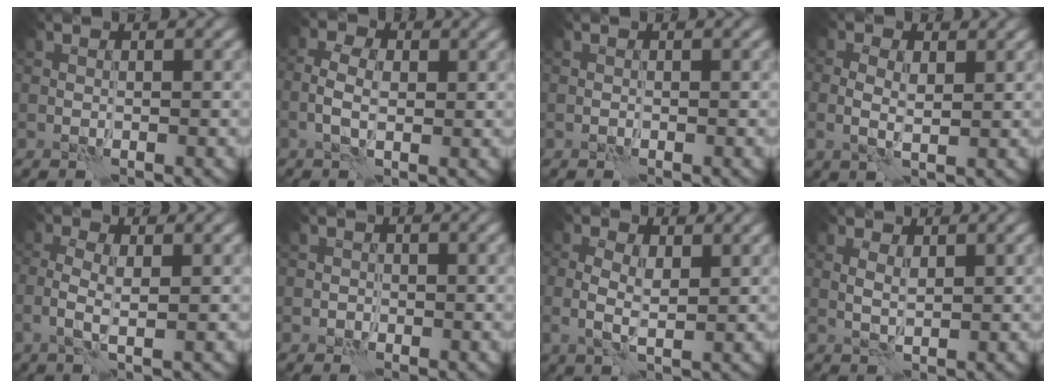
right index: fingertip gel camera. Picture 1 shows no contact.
{"total": 3.1, "force": [-0.3, 1.9, 2.5], "torque": [-0.054, 0.003, -0.005]}
{"total": 0.0}
{"total": 2.5, "force": [0.5, 1.3, 2.1], "torque": [-0.042, 0.002, 0.006]}
{"total": 2.8, "force": [-0.4, 0.7, 2.7], "torque": [-0.059, 0.001, -0.011]}
{"total": 1.1, "force": [-0.5, 1.0, 0.0], "torque": [0.014, 0.005, -0.012]}
{"total": 3.0, "force": [0.6, 1.5, 2.6], "torque": [-0.056, 0.002, 0.008]}
{"total": 1.3, "force": [0.6, 0.5, 1.0], "torque": [-0.023, -0.001, 0.014]}